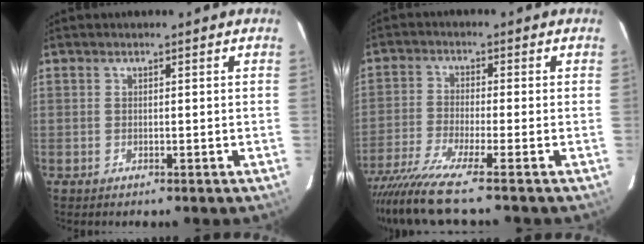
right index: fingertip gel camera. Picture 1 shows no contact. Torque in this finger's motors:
{"motor_torque": [1.47, -0.68, 0.60, 0.16]}